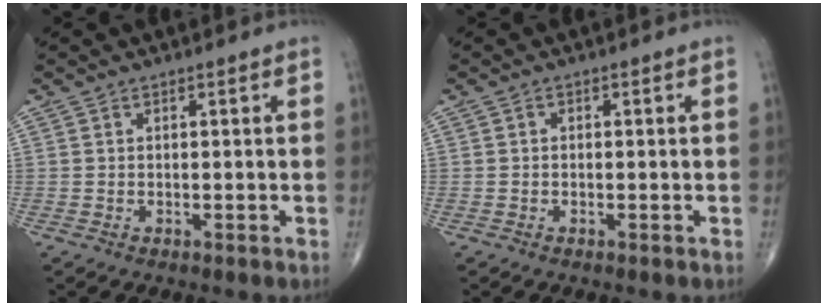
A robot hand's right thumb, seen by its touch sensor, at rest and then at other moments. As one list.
[{"total": 0.6, "force": [0.0, 0.5, 0.3], "torque": [0.001, 0.002, -0.005]}]